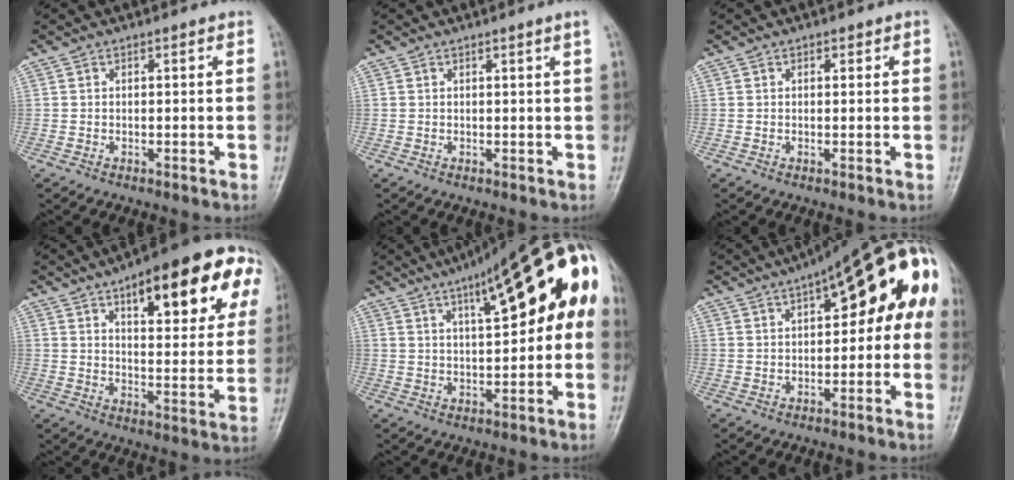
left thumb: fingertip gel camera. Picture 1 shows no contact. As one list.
[{"total": 1.2, "force": [0.6, -0.5, 0.9], "torque": [-0.023, -0.007, 0.013]}, {"total": 0.9, "force": [0.4, 0.6, 0.4], "torque": [0.003, -0.001, 0.003]}, {"total": 21.2, "force": [9.9, 7.6, 17.1], "torque": [-0.193, -0.011, 0.134]}, {"total": 20.9, "force": [6.0, 6.7, 18.9], "torque": [-0.249, 0.036, 0.076]}, {"total": 17.5, "force": [3.7, 7.3, 15.5], "torque": [-0.173, 0.037, 0.033]}]